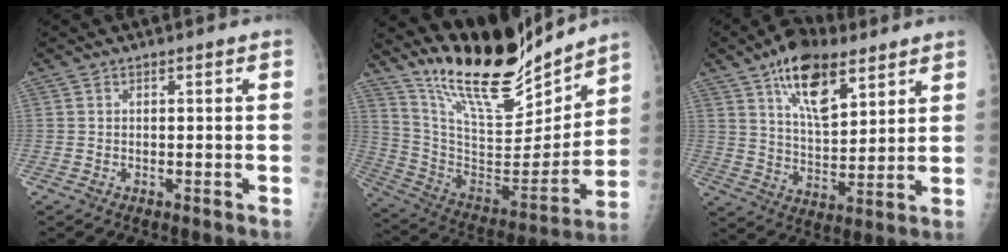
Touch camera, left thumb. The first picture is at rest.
{"total": 23.3, "force": [19.6, 6.5, 10.8], "torque": [-0.142, -0.111, 0.339]}
{"total": 14.4, "force": [8.3, 6.8, 9.6], "torque": [-0.132, -0.036, 0.143]}